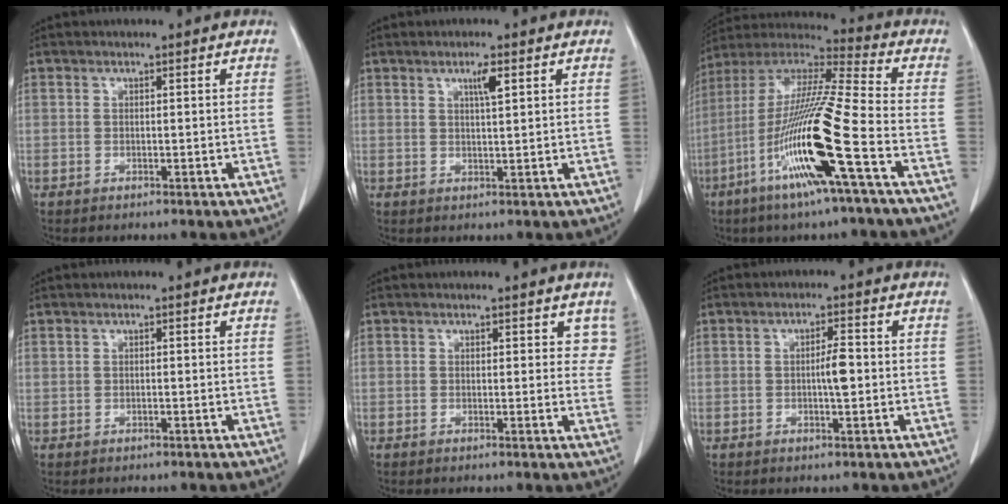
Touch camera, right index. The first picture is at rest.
{"total": 2.6, "force": [1.2, 0.1, 2.3], "torque": [-0.043, -0.002, 0.022]}
{"total": 19.3, "force": [-7.0, -0.5, 18.0], "torque": [-0.371, -0.022, -0.142]}
{"total": 0.0}
{"total": 3.5, "force": [2.4, 2.0, 1.5], "torque": [0.005, -0.004, 0.018]}
{"total": 3.2, "force": [-0.1, 0.5, 3.2], "torque": [-0.053, 0.002, -0.001]}